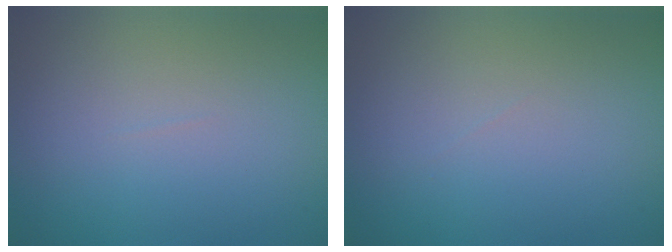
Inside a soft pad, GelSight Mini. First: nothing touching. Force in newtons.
{"total": 0.0}